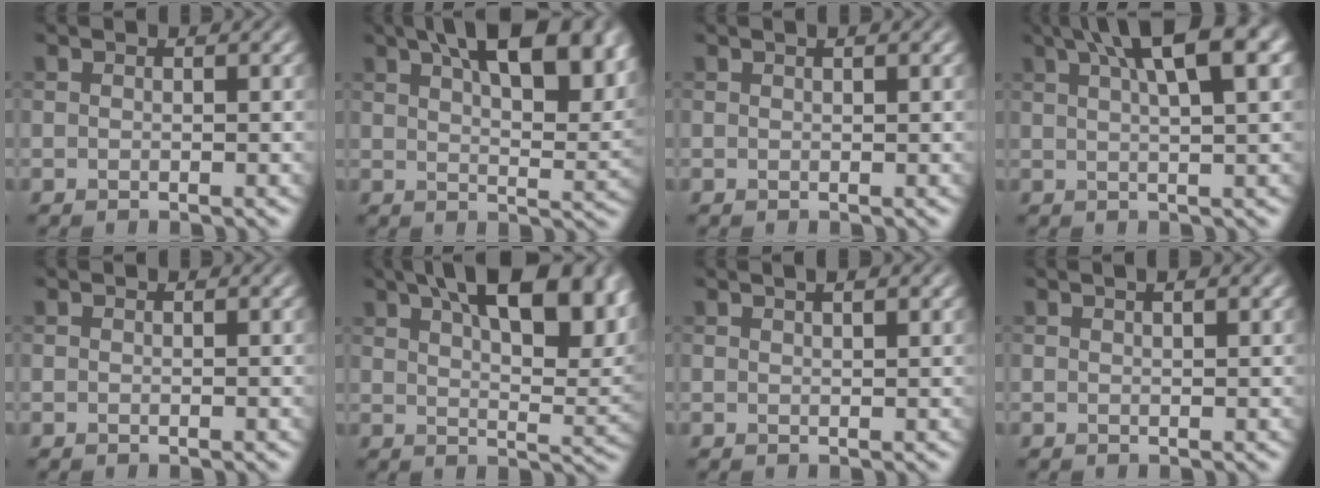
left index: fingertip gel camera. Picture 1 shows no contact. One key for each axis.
{"total": 12.5, "fx": 6.6, "fy": 5.2, "fz": 9.3, "tx": -0.105, "ty": 0.019, "tz": 0.095}
{"total": 0.9, "fx": 0.7, "fy": 0.2, "fz": 0.6, "tx": -0.002, "ty": -0.001, "tz": 0.007}
{"total": 9.2, "fx": 4.6, "fy": 2.5, "fz": 7.6, "tx": -0.078, "ty": 0.033, "tz": 0.061}
{"total": 0.0}
{"total": 14.1, "fx": 7.5, "fy": 5.8, "fz": 10.5, "tx": -0.120, "ty": 0.022, "tz": 0.111}
{"total": 2.8, "fx": 1.8, "fy": 1.1, "fz": 1.8, "tx": 0.000, "ty": 0.011, "tz": 0.005}
{"total": 1.9, "fx": 1.2, "fy": 0.7, "fz": 1.3, "tx": 0.002, "ty": 0.002, "tz": 0.002}